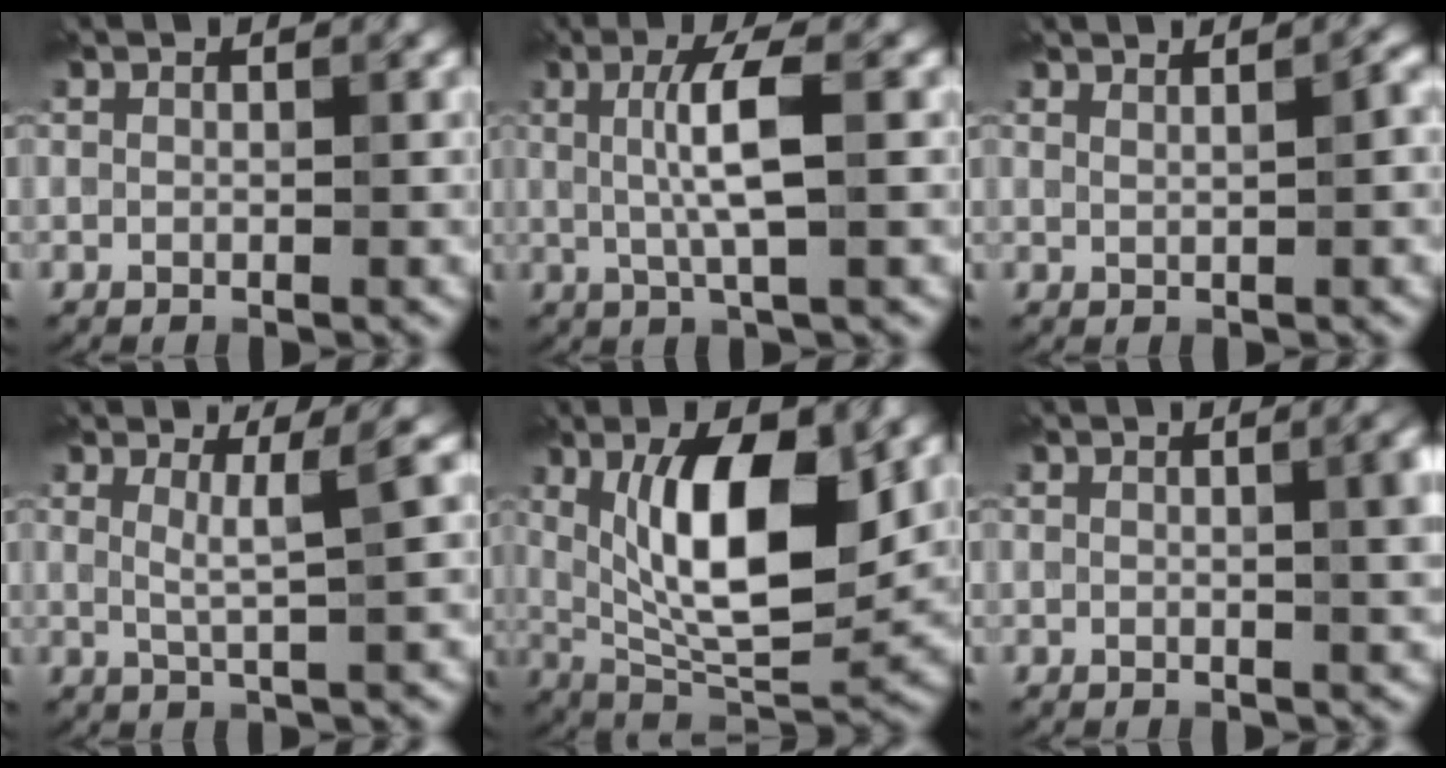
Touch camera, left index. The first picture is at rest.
{"total": 4.5, "force": [0.4, 0.8, 4.4], "torque": [-0.082, 0.003, 0.008]}
{"total": 2.0, "force": [1.2, 0.5, 1.5], "torque": [-0.017, 0.001, 0.015]}
{"total": 2.8, "force": [1.0, 0.4, 2.5], "torque": [-0.037, -0.003, 0.019]}
{"total": 10.7, "force": [2.9, 3.9, 9.5], "torque": [-0.151, -0.011, 0.052]}
{"total": 3.8, "force": [0.5, 1.3, 3.5], "torque": [-0.033, 0.011, 0.003]}